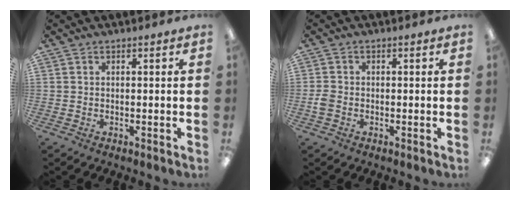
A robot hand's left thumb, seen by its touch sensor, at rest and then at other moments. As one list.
[{"total": 2.5, "force": [-0.9, 1.7, 1.5], "torque": [-0.032, 0.003, -0.017]}]